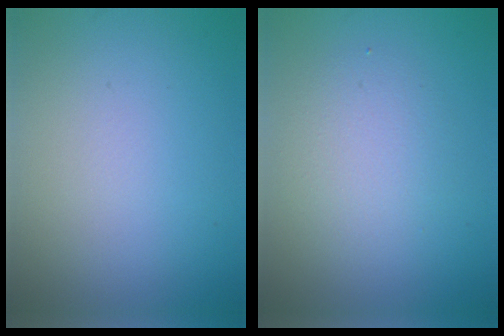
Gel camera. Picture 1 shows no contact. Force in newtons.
{"total": 2.6, "press": 2.6, "slide": 0.3}